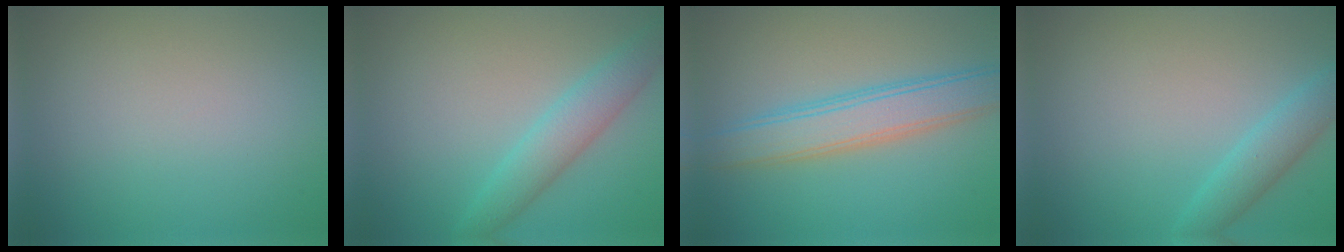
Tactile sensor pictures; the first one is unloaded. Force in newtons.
{"total": 3.5, "press": 3.5, "slide": 0.0}
{"total": 4.9, "press": 4.9, "slide": 0.1}
{"total": 2.1, "press": 2.1, "slide": 0.2}